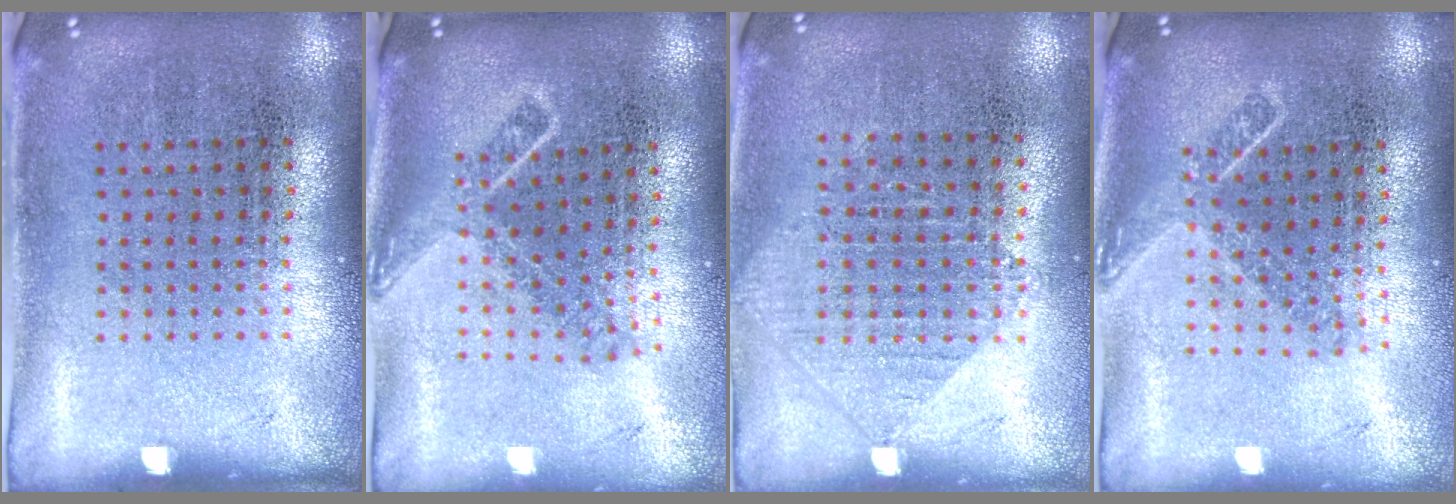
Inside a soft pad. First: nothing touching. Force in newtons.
{"total": 1.8, "press": 1.3, "slide": 1.3}
{"total": 0.9, "press": 0.8, "slide": 0.3}
{"total": 1.8, "press": 1.3, "slide": 1.2}